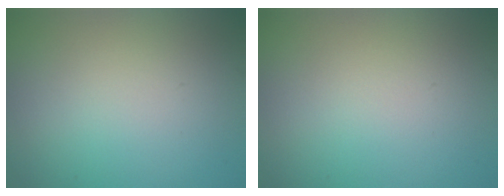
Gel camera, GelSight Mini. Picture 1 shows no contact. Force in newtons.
{"total": 0.0}